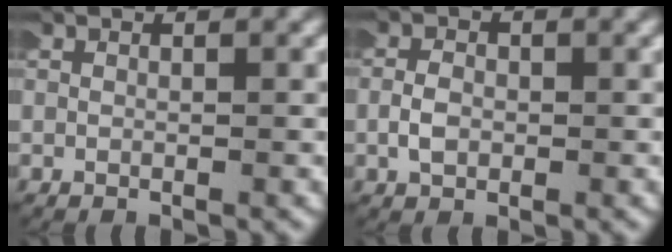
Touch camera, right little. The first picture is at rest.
{"total": 1.6, "force": [-0.4, 1.1, 1.0], "torque": [-0.025, 0.004, -0.010]}